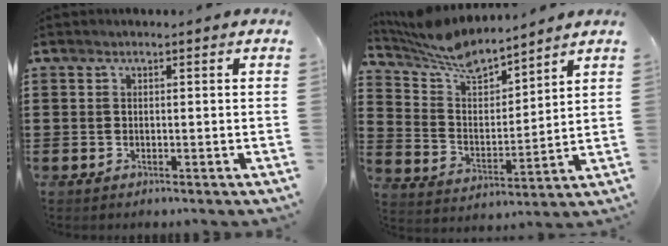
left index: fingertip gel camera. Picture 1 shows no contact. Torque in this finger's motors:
{"motor_torque": [0.66, 0.48, 0.00, 0.00]}